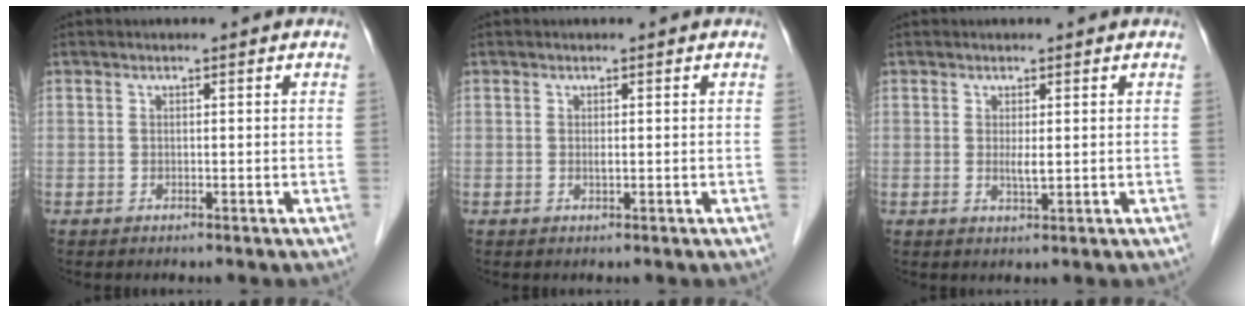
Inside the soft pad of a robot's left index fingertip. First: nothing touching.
{"total": 0.6, "force": [0.2, 0.1, 0.5], "torque": [-0.015, -0.001, 0.002]}
{"total": 1.6, "force": [0.3, 0.2, 1.6], "torque": [-0.035, -0.004, 0.009]}